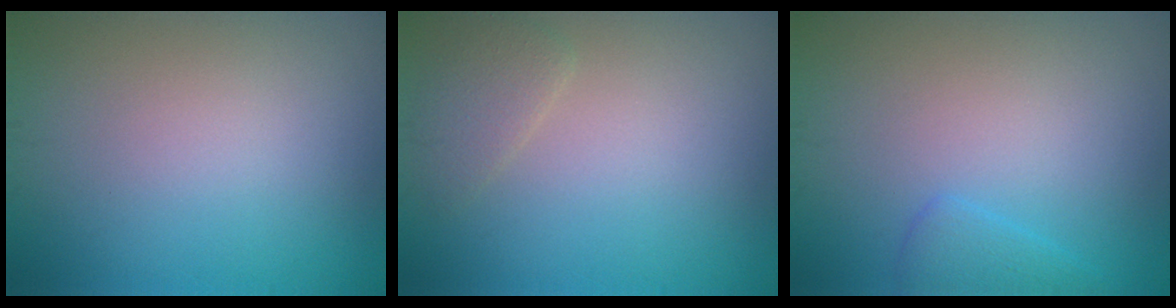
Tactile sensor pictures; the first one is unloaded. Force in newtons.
{"total": 1.6, "press": 1.6, "slide": 0.2}
{"total": 1.6, "press": 1.6, "slide": 0.1}